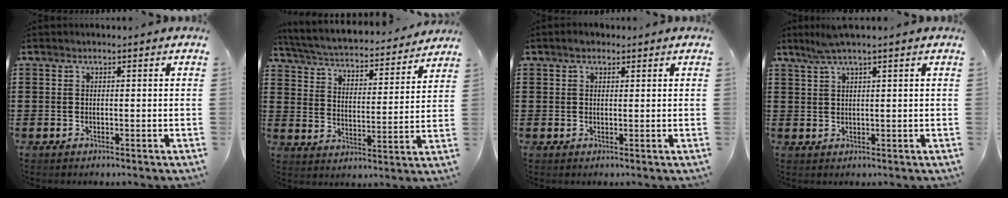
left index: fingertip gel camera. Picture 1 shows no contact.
{"total": 3.7, "force": [3.6, 0.1, 0.9], "torque": [-0.039, -0.033, 0.053]}
{"total": 1.7, "force": [1.2, 0.9, 0.8], "torque": [-0.018, 0.005, 0.023]}
{"total": 2.6, "force": [1.7, -0.3, 1.9], "torque": [-0.041, 0.001, 0.030]}